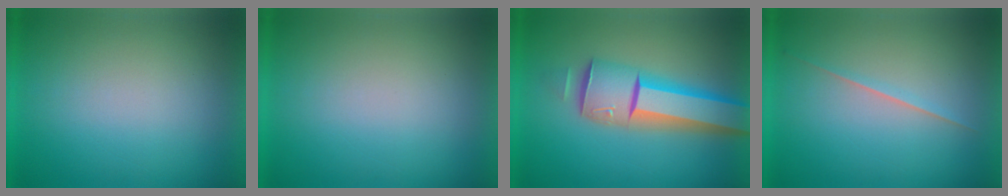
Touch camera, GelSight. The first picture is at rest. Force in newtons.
{"total": 0.0}
{"total": 7.4}
{"total": 1.8}